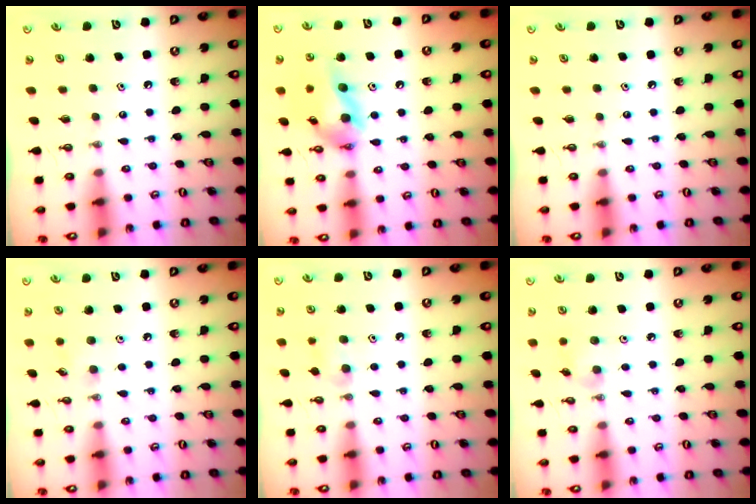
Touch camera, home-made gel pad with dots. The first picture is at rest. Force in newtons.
{"total": 14.9, "press": 14.4, "slide": 3.8}
{"total": 0.0}
{"total": 5.2, "press": 5.0, "slide": 1.5}
{"total": 6.0, "press": 5.9, "slide": 1.3}
{"total": 5.8, "press": 5.7, "slide": 1.1}